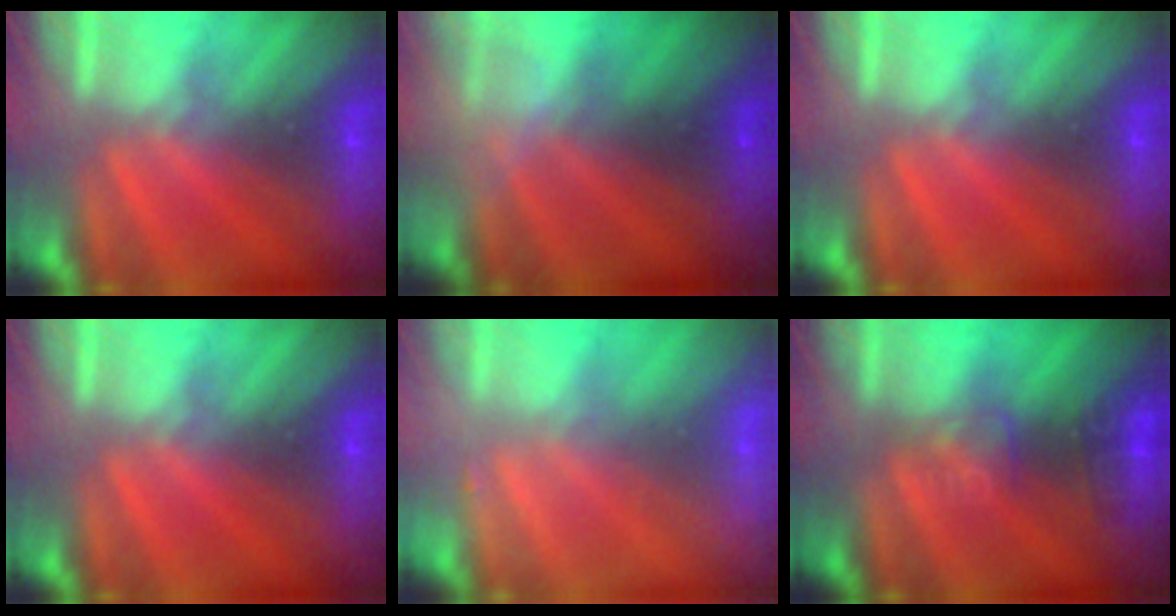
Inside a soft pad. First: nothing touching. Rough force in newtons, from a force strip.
{"total": 2.4}
{"total": 0.0}
{"total": 0.0}
{"total": 2.3}
{"total": 2.7}